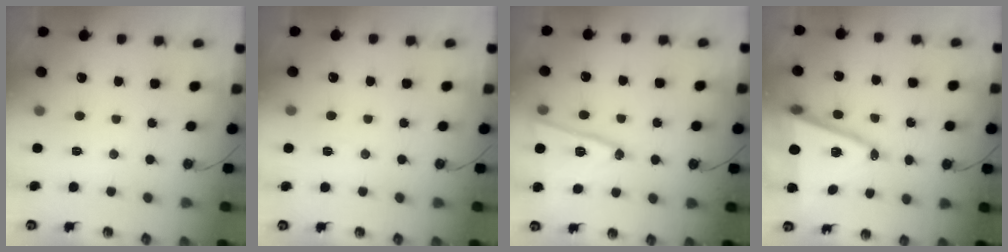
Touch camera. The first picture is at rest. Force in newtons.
{"total": 2.9, "press": 2.2, "slide": 1.9}
{"total": 15.3, "press": 15.3, "slide": 1.2}
{"total": 16.6, "press": 16.2, "slide": 3.6}